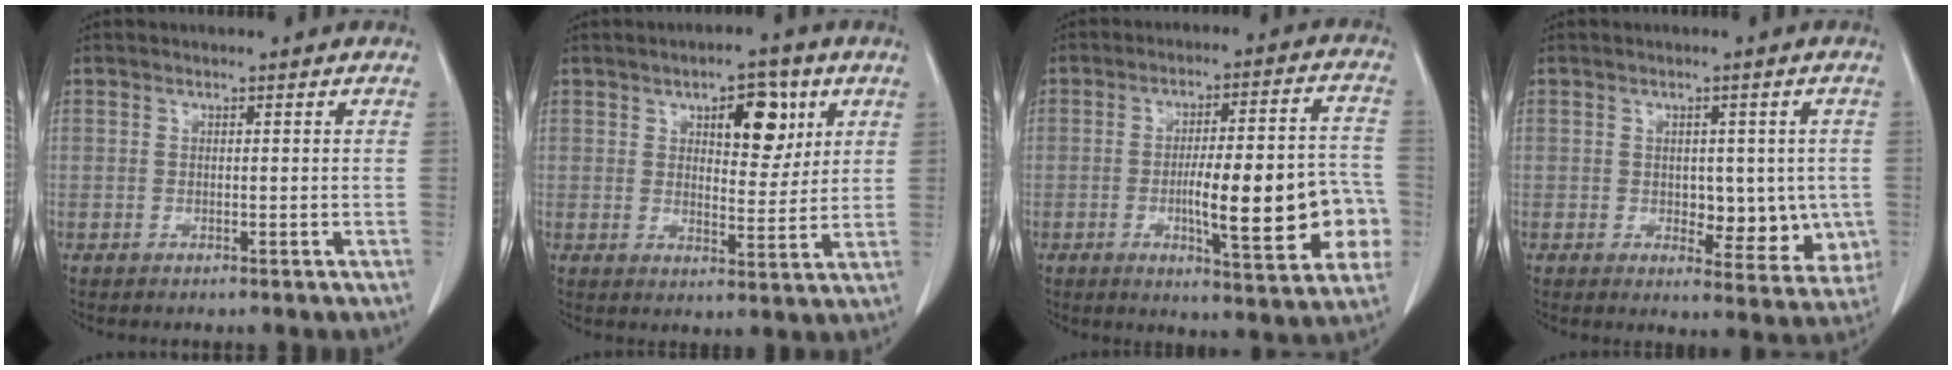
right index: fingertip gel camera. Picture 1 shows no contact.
{"total": 7.9, "force": [3.5, 3.4, 6.3], "torque": [-0.084, 0.005, 0.053]}
{"total": 17.1, "force": [-3.6, 3.5, 16.3], "torque": [-0.199, 0.023, -0.040]}
{"total": 8.6, "force": [-0.7, 4.8, 7.1], "torque": [-0.066, 0.000, 0.000]}